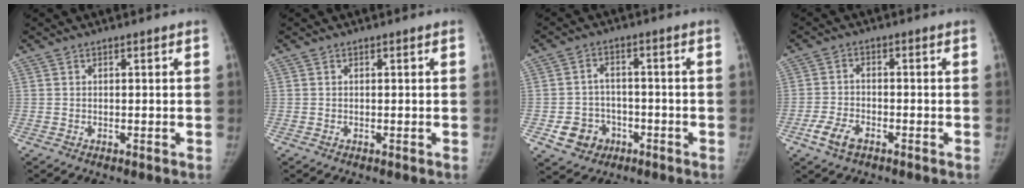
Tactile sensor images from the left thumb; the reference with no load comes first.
{"total": 0.0}
{"total": 7.4, "force": [-3.1, 6.2, 2.5], "torque": [-0.023, 0.023, -0.041]}
{"total": 5.2, "force": [-3.0, 2.7, 3.3], "torque": [-0.070, 0.011, -0.057]}